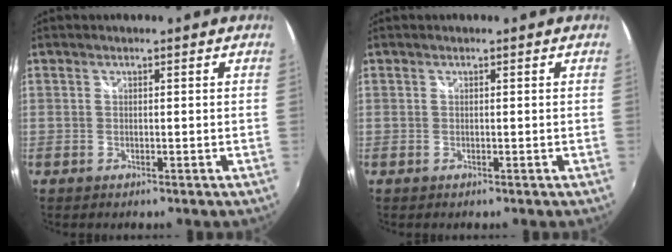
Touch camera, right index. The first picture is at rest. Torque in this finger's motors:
{"motor_torque": [0.00, 0.00, 0.00, 0.00]}